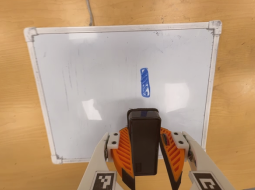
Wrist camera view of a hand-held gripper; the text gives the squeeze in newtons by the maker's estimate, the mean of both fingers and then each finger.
{"total": 9.0, "left": 8.5, "right": 9.6}